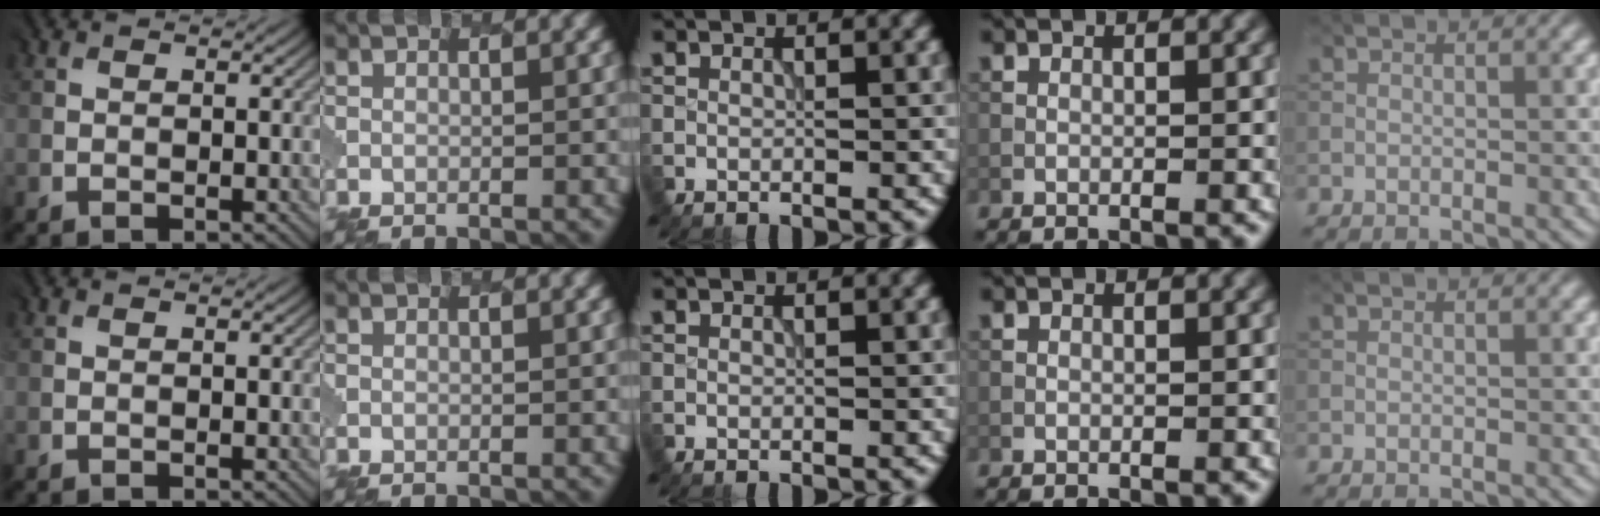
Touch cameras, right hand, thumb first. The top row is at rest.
{}